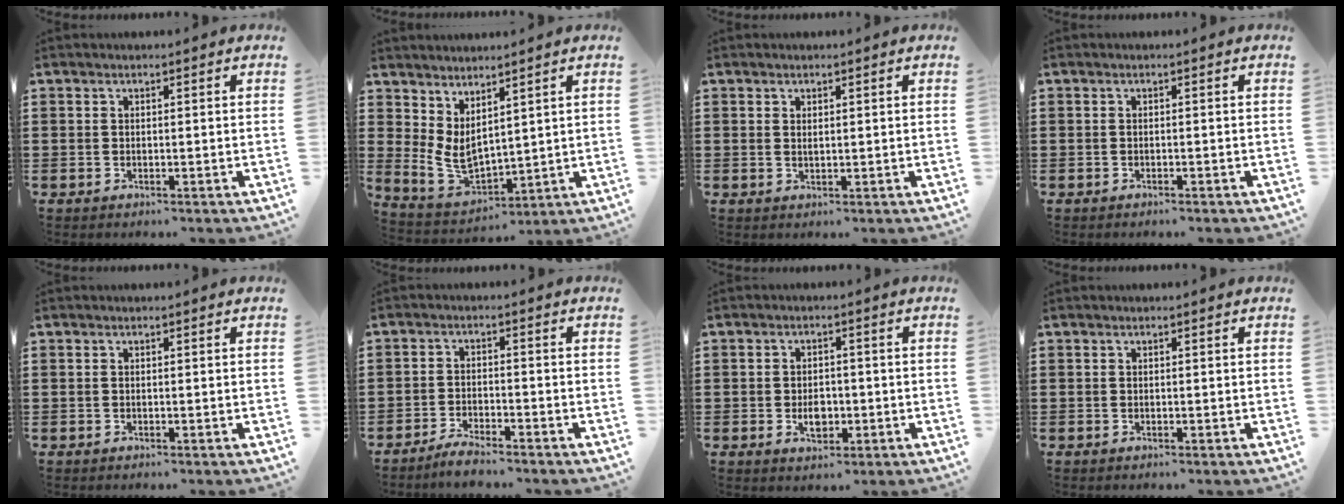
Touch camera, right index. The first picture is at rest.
{"total": 4.7, "force": [2.2, 2.8, 3.1], "torque": [-0.090, -0.017, 0.037]}
{"total": 0.6, "force": [0.4, 0.2, 0.4], "torque": [-0.007, 0.003, 0.008]}
{"total": 0.0}
{"total": 0.0}
{"total": 2.8, "force": [-2.8, 0.1, 0.5], "torque": [-0.012, 0.006, -0.056]}
{"total": 3.3, "force": [-0.7, 2.1, 2.4], "torque": [-0.033, -0.006, -0.015]}
{"total": 0.0}